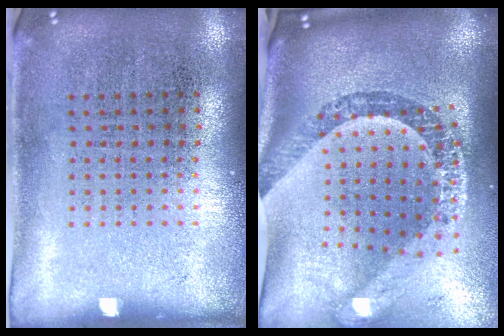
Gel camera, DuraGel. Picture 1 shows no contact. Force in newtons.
{"total": 3.6, "press": 2.5, "slide": 2.6}